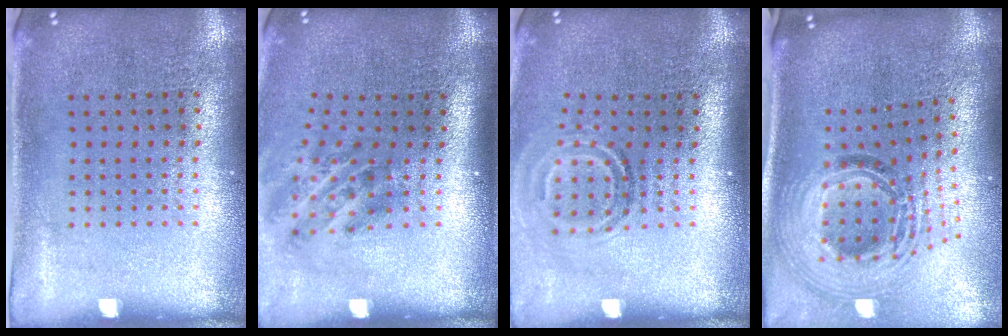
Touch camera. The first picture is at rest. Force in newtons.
{"total": 1.9, "press": 1.2, "slide": 1.5}
{"total": 1.9, "press": 1.2, "slide": 1.5}
{"total": 2.2, "press": 1.6, "slide": 1.4}